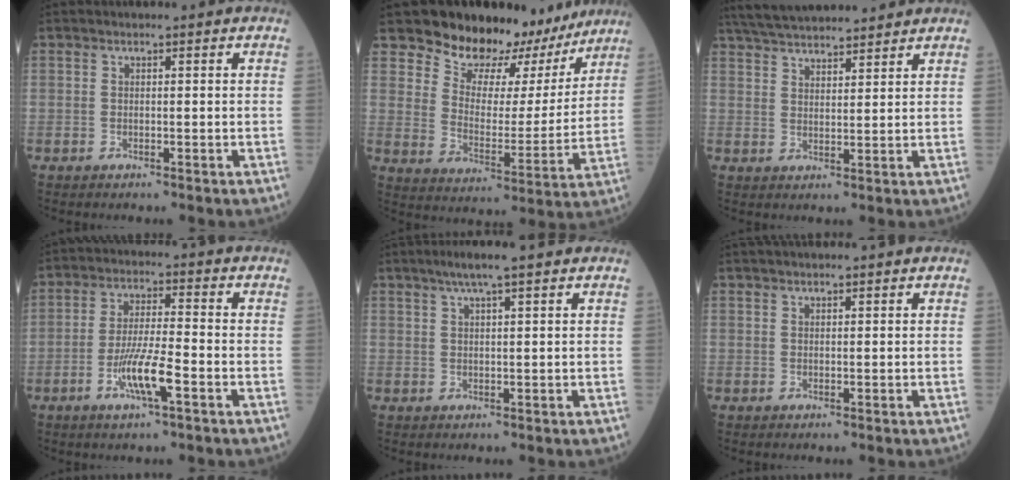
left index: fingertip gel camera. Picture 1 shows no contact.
{"total": 15.7, "force": [13.3, 7.4, 3.9], "torque": [-0.038, -0.015, 0.175]}
{"total": 12.9, "force": [12.0, 1.9, 4.5], "torque": [-0.082, 0.038, 0.194]}
{"total": 7.2, "force": [-3.2, 0.5, 6.4], "torque": [-0.126, -0.005, -0.061]}
{"total": 4.9, "force": [3.5, 0.0, 3.5], "torque": [-0.065, 0.019, 0.061]}
{"total": 1.9, "force": [1.7, 0.3, 0.9], "torque": [-0.009, 0.026, 0.027]}